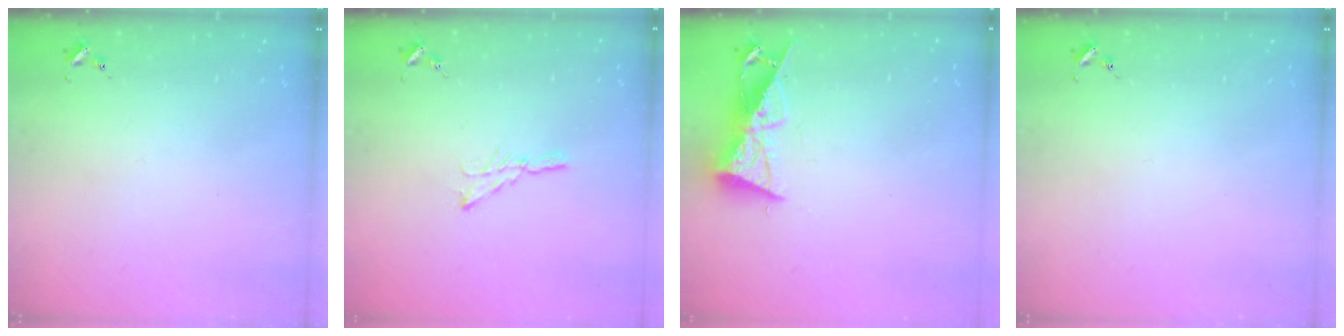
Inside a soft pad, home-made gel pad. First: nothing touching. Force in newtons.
{"total": 6.2, "press": 6.1, "slide": 0.8}
{"total": 9.5, "press": 9.4, "slide": 0.7}
{"total": 0.0}